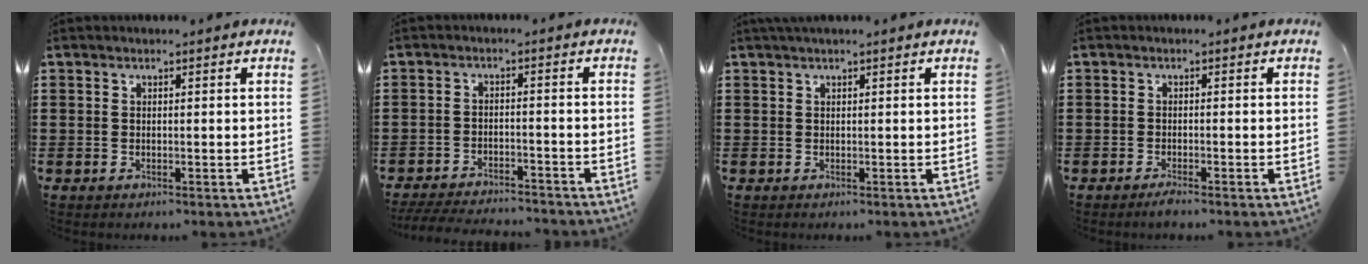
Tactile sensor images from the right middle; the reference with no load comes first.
{"total": 4.3, "force": [-4.2, 0.3, 1.0], "torque": [-0.023, -0.001, -0.087]}
{"total": 0.9, "force": [0.7, 0.0, 0.6], "torque": [-0.012, 0.001, 0.012]}
{"total": 1.3, "force": [-1.0, 0.0, 0.8], "torque": [-0.014, -0.003, -0.018]}